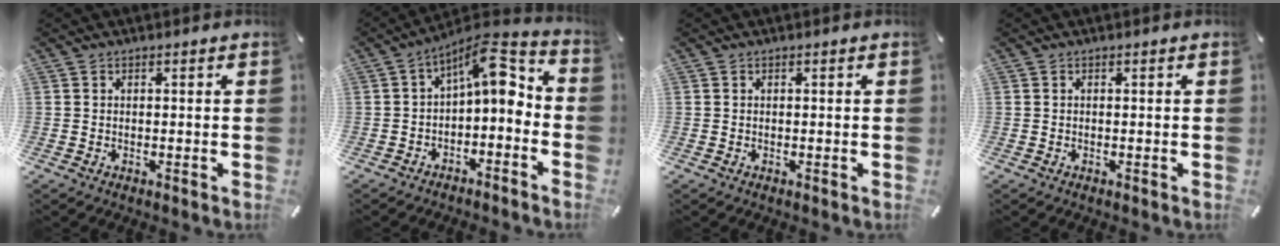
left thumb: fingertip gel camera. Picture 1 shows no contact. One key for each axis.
{"total": 8.9, "fx": 2.6, "fy": 4.4, "fz": 7.3, "tx": -0.105, "ty": -0.028, "tz": 0.038}
{"total": 0.0}
{"total": 0.0}